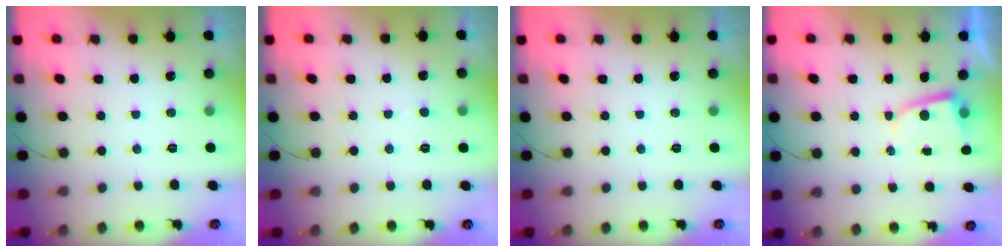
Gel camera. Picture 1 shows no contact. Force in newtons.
{"total": 3.1, "press": 3.1, "slide": 0.3}
{"total": 0.0}
{"total": 2.6, "press": 2.6, "slide": 0.3}